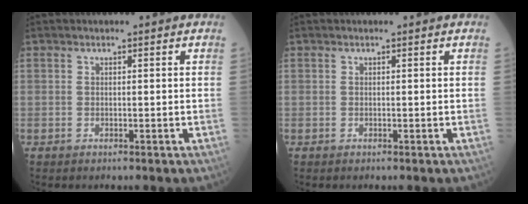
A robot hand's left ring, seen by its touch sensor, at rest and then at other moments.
{"total": 0.0}